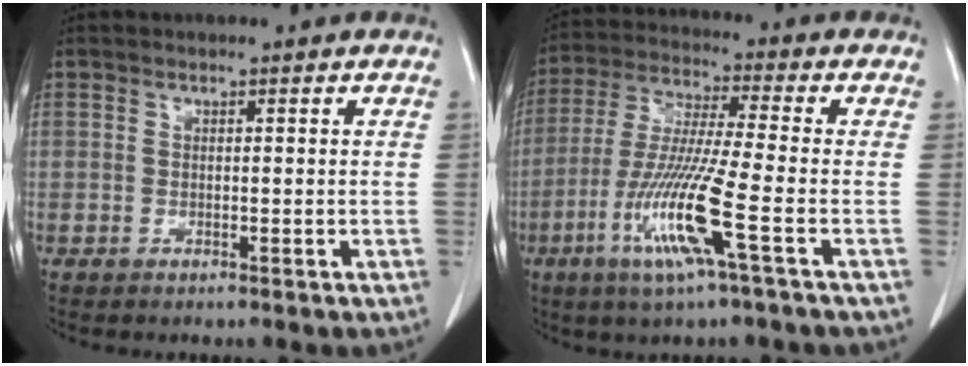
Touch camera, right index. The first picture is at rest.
{"total": 12.8, "force": [-4.9, -0.8, 11.7], "torque": [-0.240, -0.022, -0.101]}